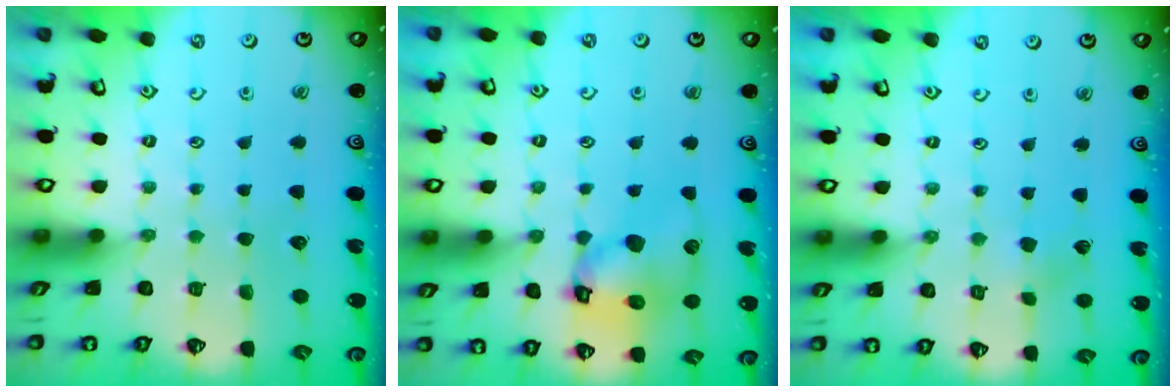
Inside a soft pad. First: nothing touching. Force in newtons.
{"total": 13.6, "press": 13.5, "slide": 1.8}
{"total": 2.6, "press": 2.6, "slide": 0.2}